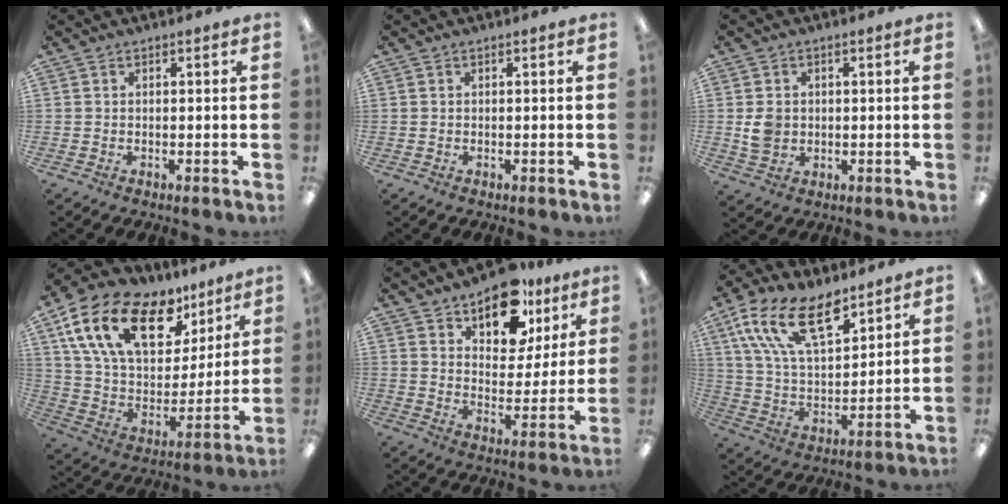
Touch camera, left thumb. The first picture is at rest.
{"total": 0.0}
{"total": 4.7, "force": [0.2, 4.1, 2.3], "torque": [-0.027, 0.002, 0.004]}
{"total": 22.0, "force": [12.2, 12.2, 13.6], "torque": [-0.264, -0.052, 0.219]}
{"total": 15.2, "force": [10.8, 8.0, 7.0], "torque": [-0.105, -0.056, 0.192]}
{"total": 18.3, "force": [10.9, 8.4, 12.0], "torque": [-0.240, -0.044, 0.196]}